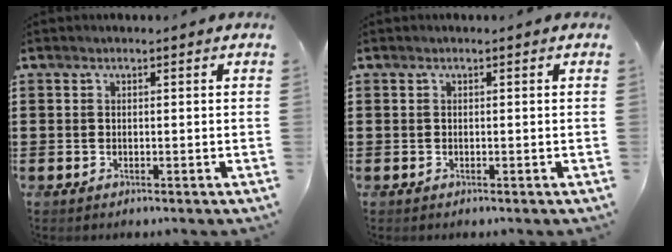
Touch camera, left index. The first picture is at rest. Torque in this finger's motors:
{"motor_torque": [-0.02, 0.01, -0.01, 0.01]}